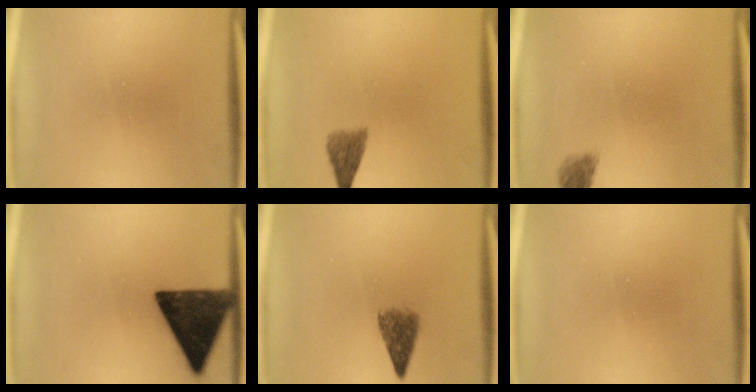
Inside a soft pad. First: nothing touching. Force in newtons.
{"total": 2.9}
{"total": 2.2}
{"total": 13.4}
{"total": 4.1}
{"total": 0.0}